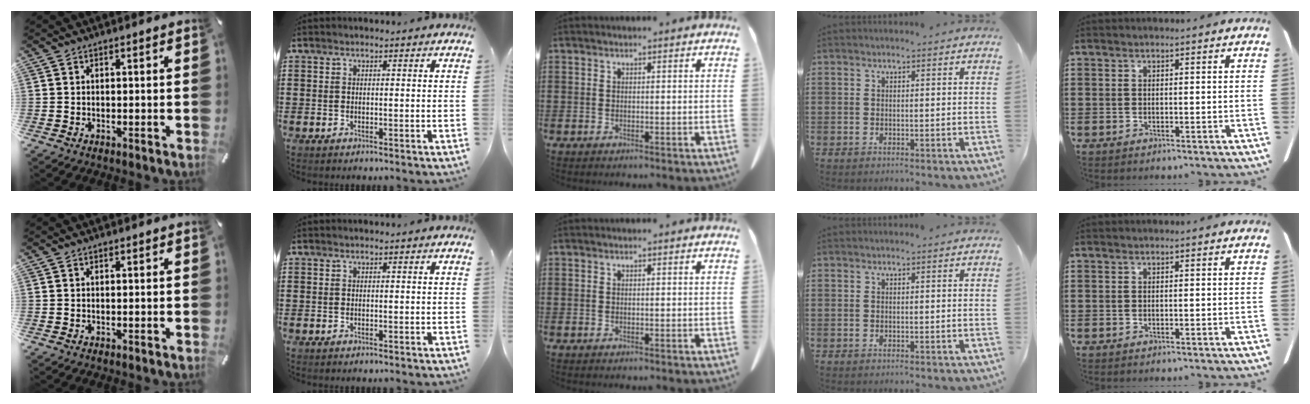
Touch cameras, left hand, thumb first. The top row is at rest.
{}